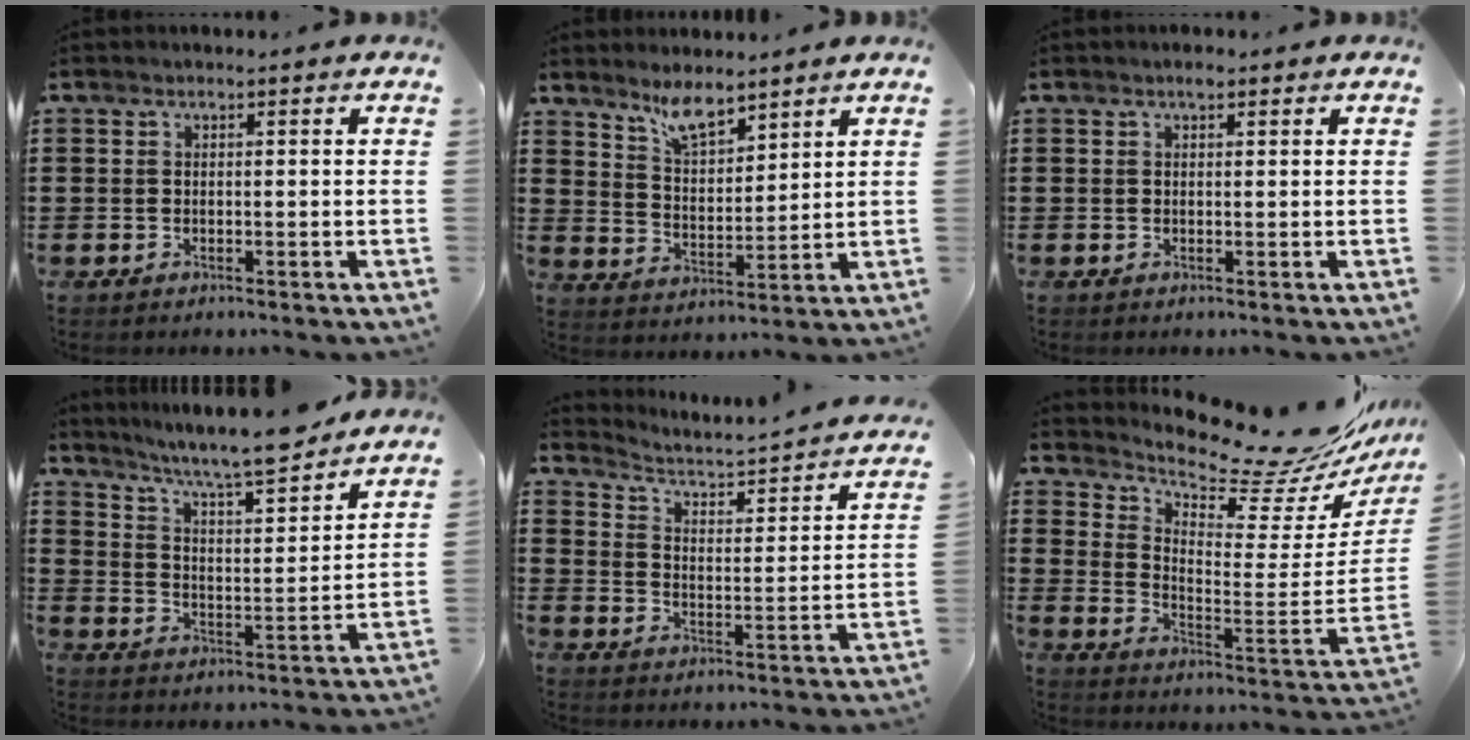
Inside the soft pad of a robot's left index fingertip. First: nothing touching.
{"total": 5.8, "force": [5.1, 1.3, 2.4], "torque": [-0.064, -0.016, 0.092]}
{"total": 1.2, "force": [0.8, 0.5, 0.7], "torque": [-0.015, 0.003, 0.014]}
{"total": 7.3, "force": [6.6, 0.1, 3.0], "torque": [-0.083, -0.045, 0.108]}
{"total": 2.0, "force": [1.9, 0.3, 0.6], "torque": [-0.033, -0.026, 0.017]}
{"total": 11.9, "force": [10.8, 1.7, 4.7], "torque": [-0.097, -0.089, 0.175]}